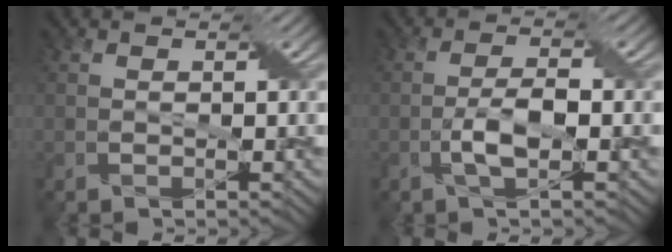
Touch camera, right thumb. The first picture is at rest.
{"total": 3.7, "force": [-1.4, 1.1, 3.3], "torque": [-0.070, 0.008, -0.031]}